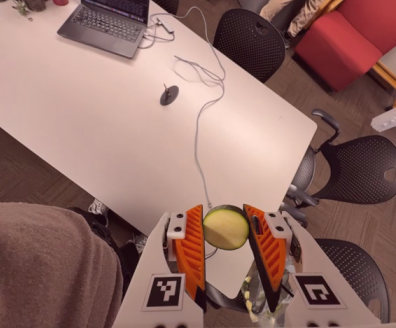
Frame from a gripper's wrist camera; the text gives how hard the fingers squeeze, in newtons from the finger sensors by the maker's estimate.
{"total": 9.6, "left": 9.7, "right": 9.6}